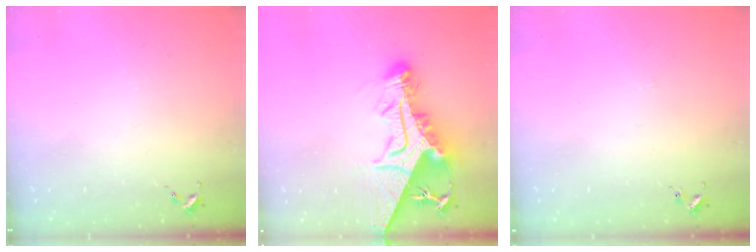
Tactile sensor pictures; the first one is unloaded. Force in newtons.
{"total": 19.2, "press": 19.1, "slide": 1.9}
{"total": 1.1, "press": 1.1, "slide": 0.2}